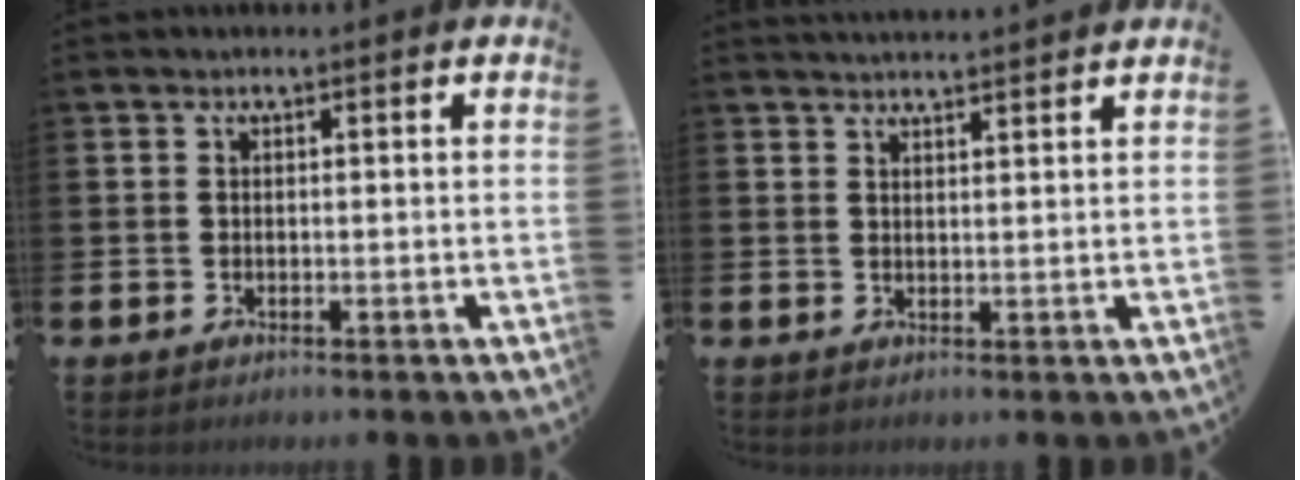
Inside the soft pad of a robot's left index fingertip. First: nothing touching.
{"total": 2.6, "force": [2.6, -0.2, 0.1], "torque": [0.008, -0.020, 0.044]}